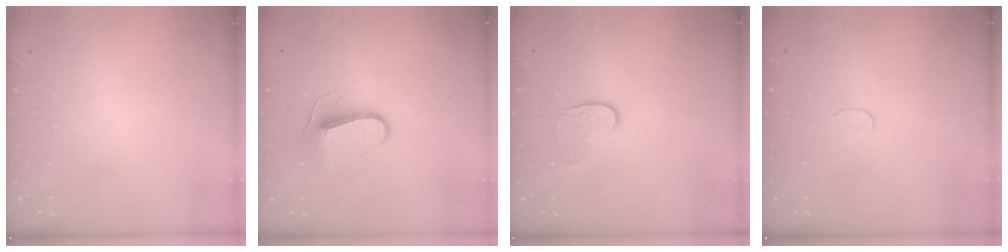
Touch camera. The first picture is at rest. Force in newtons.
{"total": 9.0, "press": 9.0, "slide": 0.1}
{"total": 6.1, "press": 6.1, "slide": 0.5}
{"total": 3.7, "press": 3.7, "slide": 0.4}